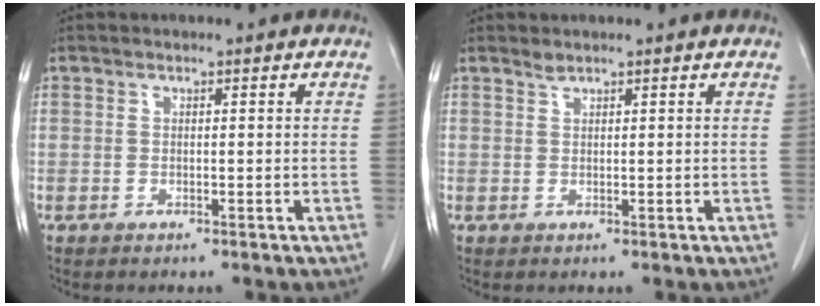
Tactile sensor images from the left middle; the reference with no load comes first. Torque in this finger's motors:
{"motor_torque": [0.07, -0.03, -0.02, 0.00]}